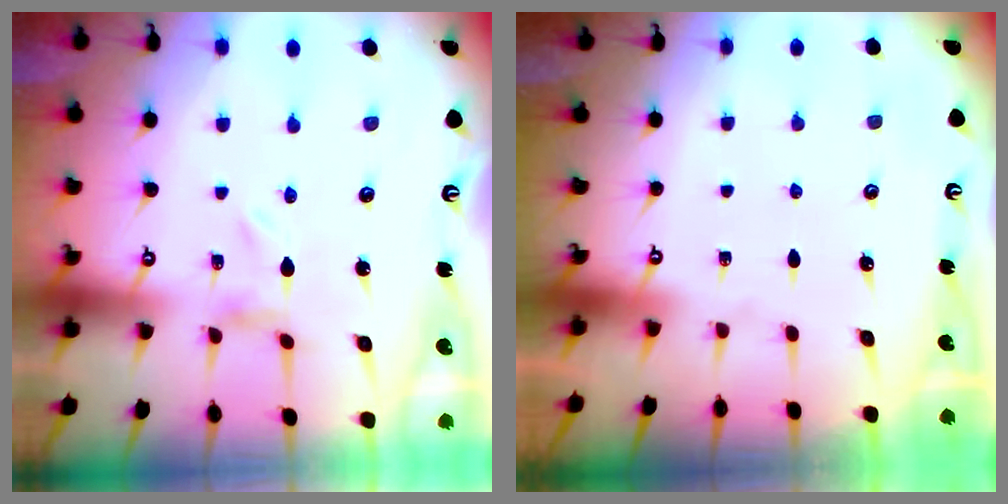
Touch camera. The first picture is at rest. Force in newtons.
{"total": 0.0}